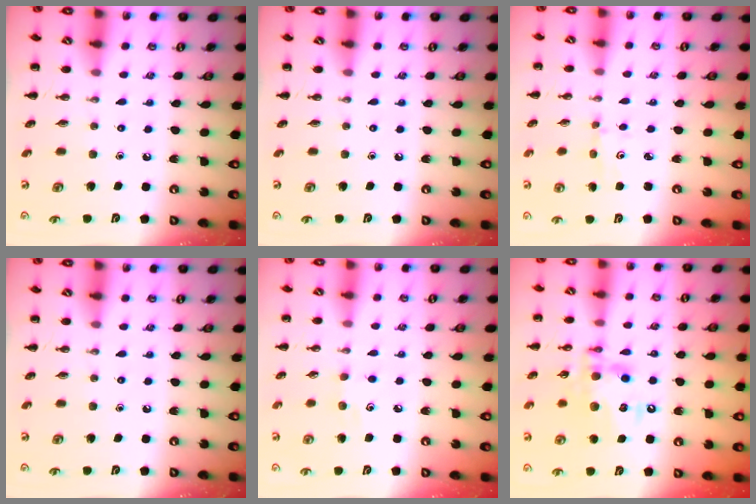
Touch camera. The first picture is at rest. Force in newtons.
{"total": 0.0}
{"total": 2.7, "press": 2.6, "slide": 0.8}
{"total": 0.0}
{"total": 5.1, "press": 4.8, "slide": 1.5}
{"total": 13.8, "press": 13.5, "slide": 3.1}